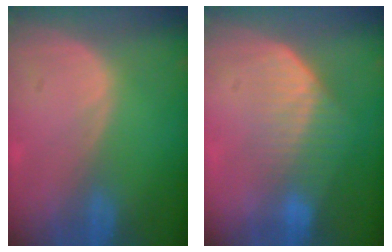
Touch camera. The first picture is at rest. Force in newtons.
{"total": 7.3, "press": 6.3, "slide": 3.8}